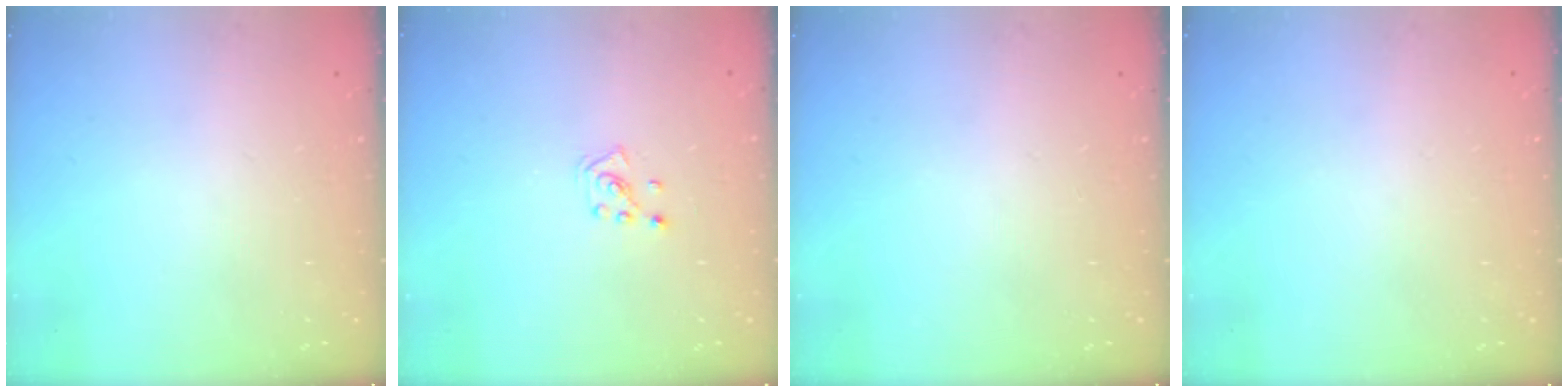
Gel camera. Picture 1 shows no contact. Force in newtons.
{"total": 2.7, "press": 2.7, "slide": 0.5}
{"total": 0.0}
{"total": 0.0}